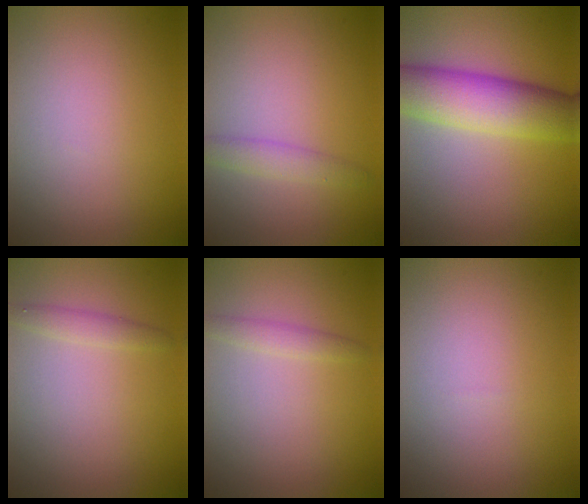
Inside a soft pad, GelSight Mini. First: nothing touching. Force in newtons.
{"total": 1.8, "press": 1.7, "slide": 0.2}
{"total": 7.8, "press": 7.8, "slide": 0.1}
{"total": 1.3, "press": 1.3, "slide": 0.1}
{"total": 1.2, "press": 1.2, "slide": 0.1}
{"total": 0.0}